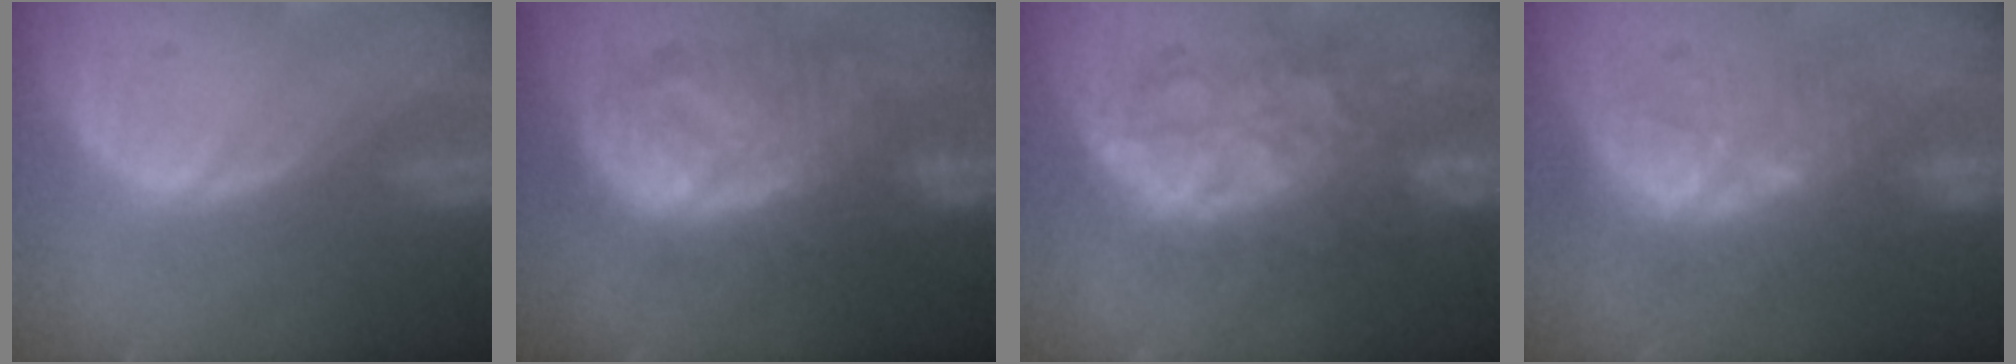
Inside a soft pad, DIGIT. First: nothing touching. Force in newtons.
{"total": 10.4, "press": 10.4, "slide": 0.8}
{"total": 8.9, "press": 8.9, "slide": 0.4}
{"total": 9.3, "press": 8.5, "slide": 3.6}